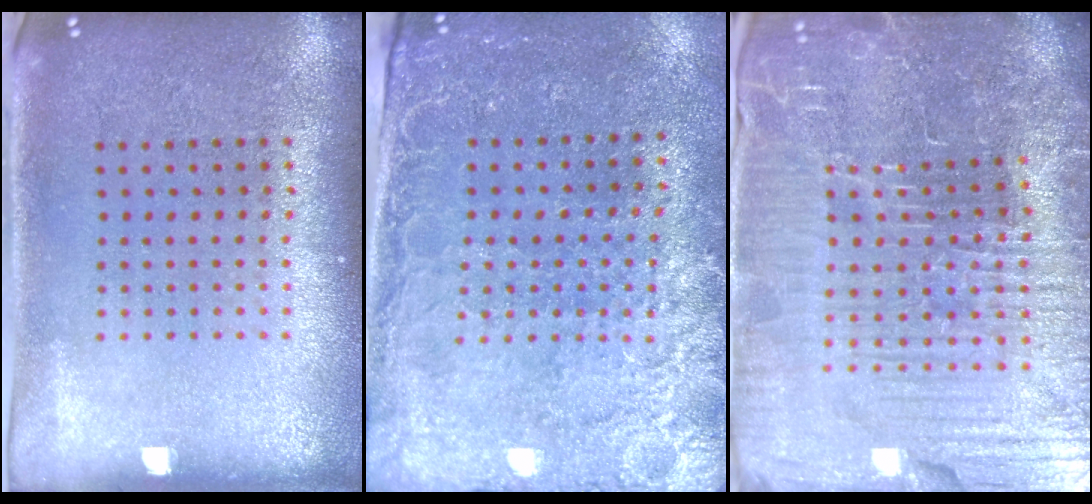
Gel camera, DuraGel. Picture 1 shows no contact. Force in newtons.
{"total": 2.8, "press": 2.6, "slide": 1.1}
{"total": 7.4, "press": 6.5, "slide": 3.5}